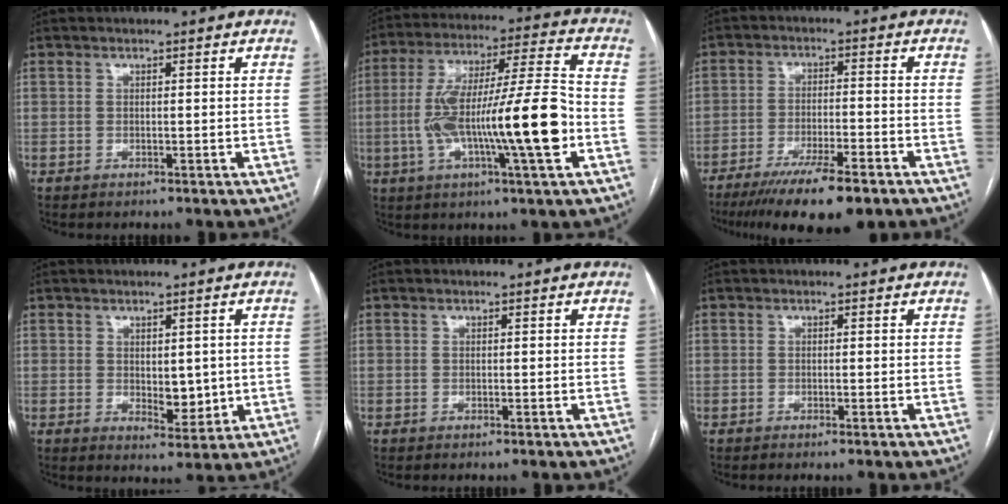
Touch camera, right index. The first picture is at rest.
{"total": 19.3, "force": [-3.8, 1.3, 18.9], "torque": [-0.335, 0.006, -0.062]}
{"total": 12.4, "force": [-8.8, 2.3, 8.5], "torque": [-0.138, -0.026, -0.141]}
{"total": 4.7, "force": [0.0, 2.4, 4.0], "torque": [-0.054, -0.007, 0.011]}
{"total": 0.0}
{"total": 0.7, "force": [-0.5, -0.1, 0.5], "torque": [-0.010, 0.000, -0.008]}